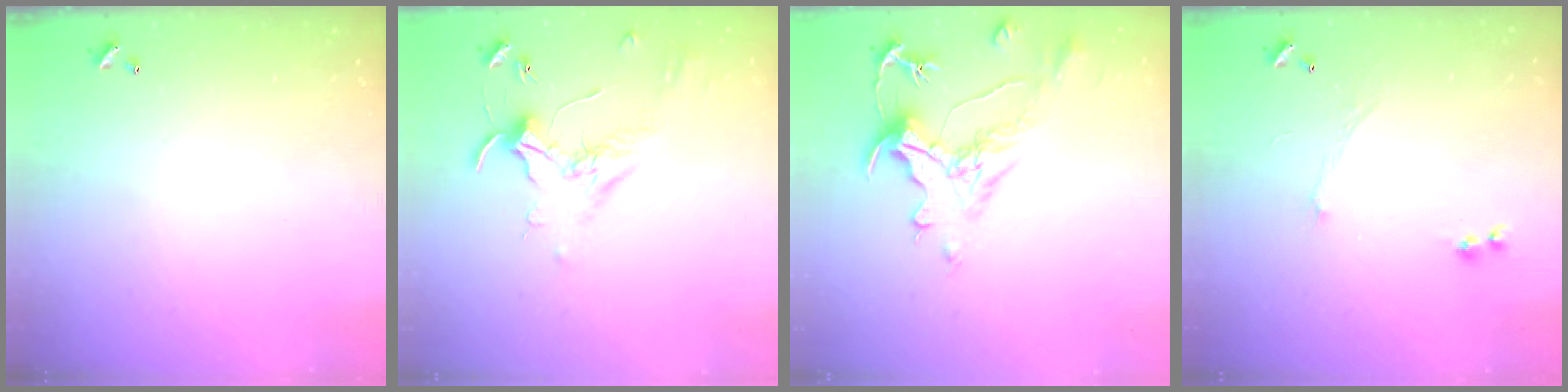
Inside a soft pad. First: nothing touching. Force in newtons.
{"total": 1.7, "press": 1.7, "slide": 0.4}
{"total": 1.4, "press": 0.2, "slide": 1.4}
{"total": 1.2, "press": 1.0, "slide": 0.8}